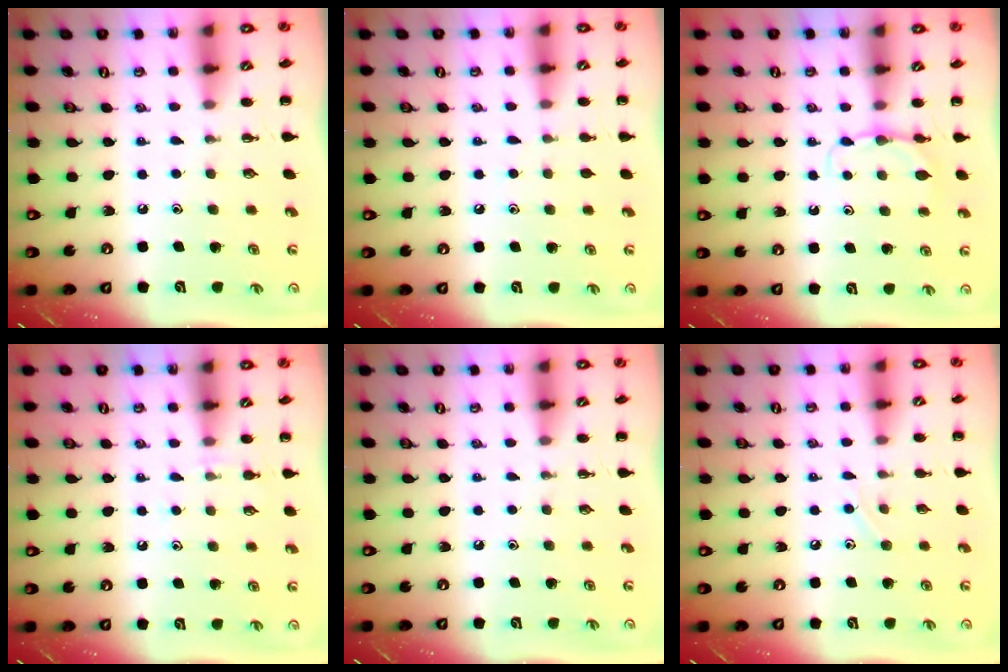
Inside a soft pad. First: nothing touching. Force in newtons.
{"total": 3.4, "press": 3.1, "slide": 1.2}
{"total": 4.6, "press": 4.3, "slide": 1.5}
{"total": 4.9, "press": 4.6, "slide": 1.7}
{"total": 0.0}
{"total": 4.3, "press": 4.2, "slide": 1.3}